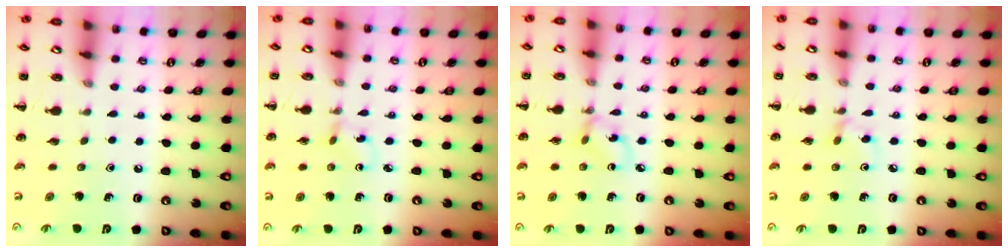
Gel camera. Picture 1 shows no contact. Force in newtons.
{"total": 1.2, "press": 1.0, "slide": 0.7}
{"total": 2.9, "press": 2.8, "slide": 0.6}
{"total": 5.4, "press": 5.1, "slide": 1.9}